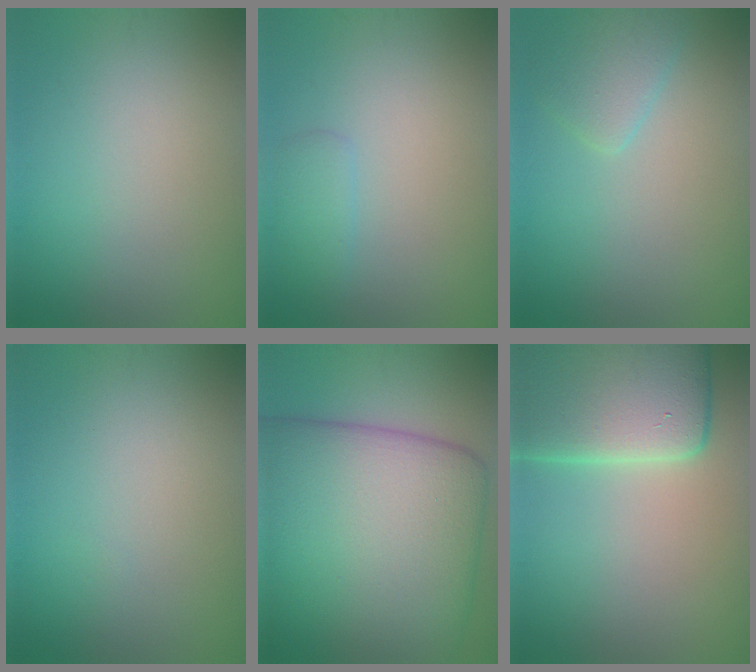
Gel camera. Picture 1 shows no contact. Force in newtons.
{"total": 1.5, "press": 1.5, "slide": 0.1}
{"total": 2.5, "press": 2.5, "slide": 0.2}
{"total": 0.0}
{"total": 18.3, "press": 18.2, "slide": 0.4}
{"total": 11.5, "press": 11.5, "slide": 0.8}